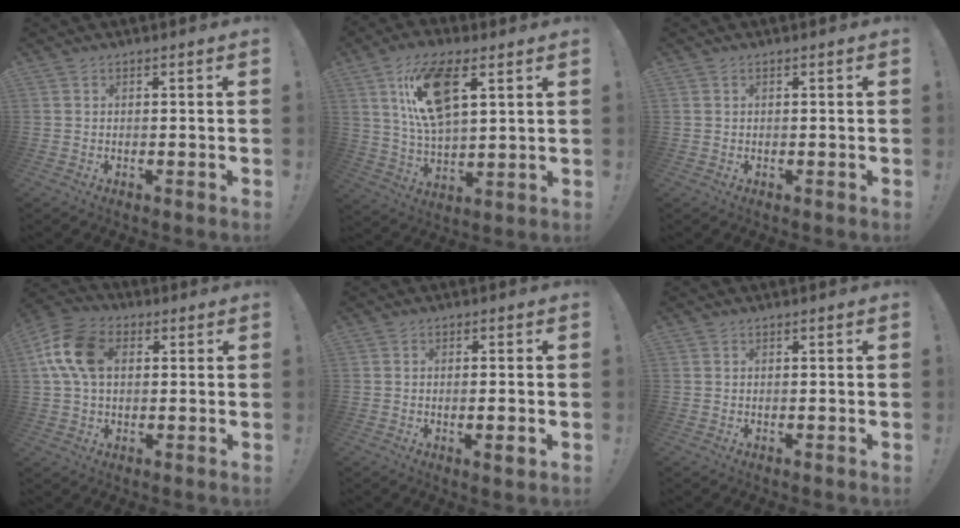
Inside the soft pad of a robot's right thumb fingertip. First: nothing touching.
{"total": 16.2, "force": [7.1, 7.8, 12.4], "torque": [-0.225, -0.014, 0.124]}
{"total": 0.0}
{"total": 13.1, "force": [2.9, 8.8, 9.2], "torque": [-0.174, 0.010, 0.058]}
{"total": 3.0, "force": [-0.7, 0.2, 2.9], "torque": [-0.038, -0.006, -0.013]}
{"total": 0.0}